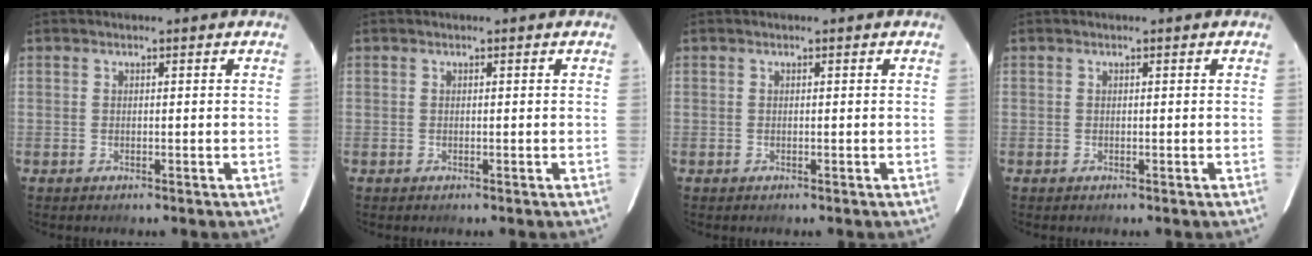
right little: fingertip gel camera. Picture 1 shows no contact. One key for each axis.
{"total": 0.0}
{"total": 0.0}
{"total": 0.0}